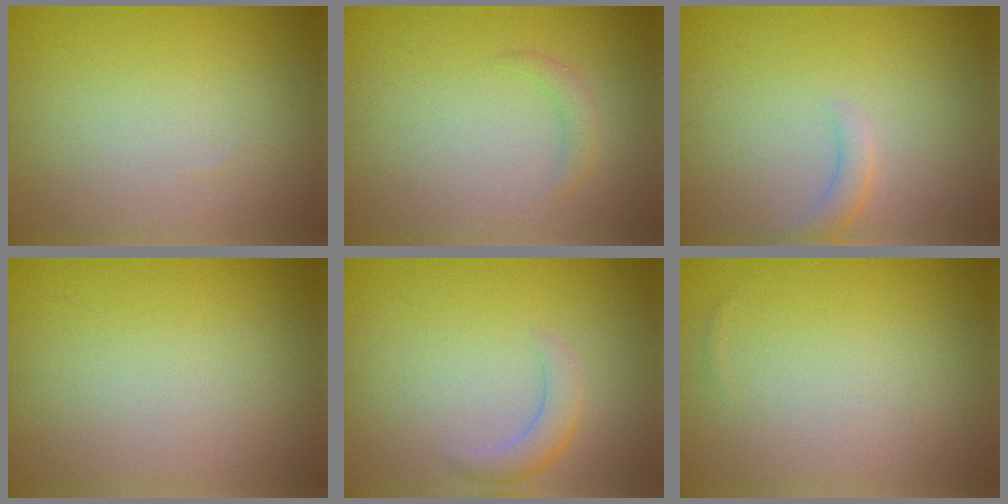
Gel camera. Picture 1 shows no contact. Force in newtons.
{"total": 1.1, "press": 1.1, "slide": 0.1}
{"total": 1.6, "press": 1.5, "slide": 0.2}
{"total": 0.0}
{"total": 2.2, "press": 2.1, "slide": 0.2}
{"total": 0.0}